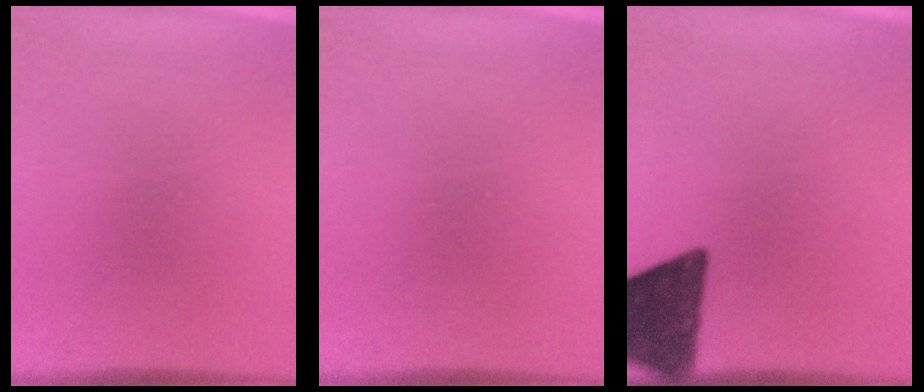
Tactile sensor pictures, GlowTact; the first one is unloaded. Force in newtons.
{"total": 0.0}
{"total": 13.7}